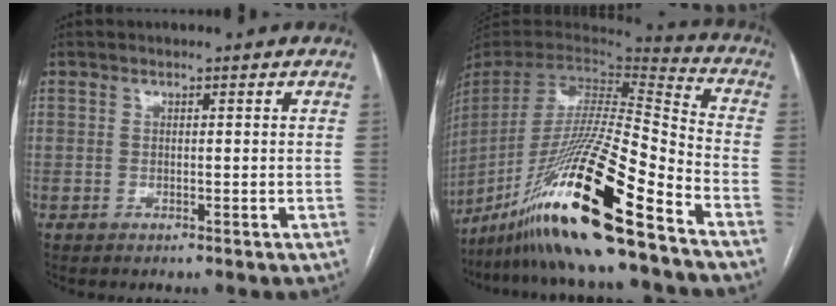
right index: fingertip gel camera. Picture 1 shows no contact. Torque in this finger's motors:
{"motor_torque": [1.25, -0.89, 0.87, 0.21]}